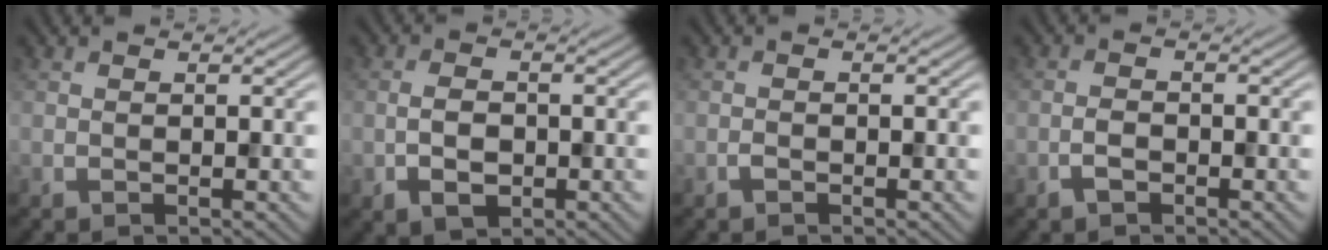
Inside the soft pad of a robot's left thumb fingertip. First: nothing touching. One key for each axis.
{"total": 3.4, "fx": -1.0, "fy": 2.1, "fz": 2.5, "tx": -0.052, "ty": -0.002, "tz": -0.020}
{"total": 0.7, "fx": -0.5, "fy": 0.3, "fz": 0.4, "tx": -0.006, "ty": 0.001, "tz": -0.011}
{"total": 1.8, "fx": -1.2, "fy": 0.9, "fz": 1.1, "tx": -0.021, "ty": 0.003, "tz": -0.025}